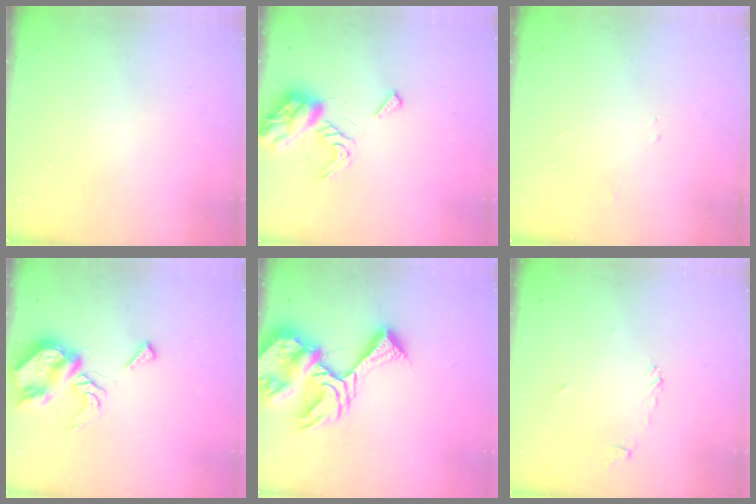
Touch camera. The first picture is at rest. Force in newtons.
{"total": 8.1, "press": 8.1, "slide": 0.9}
{"total": 2.3, "press": 2.3, "slide": 0.3}
{"total": 9.0, "press": 9.0, "slide": 0.6}
{"total": 16.1, "press": 16.0, "slide": 1.7}
{"total": 4.1, "press": 4.1, "slide": 0.1}